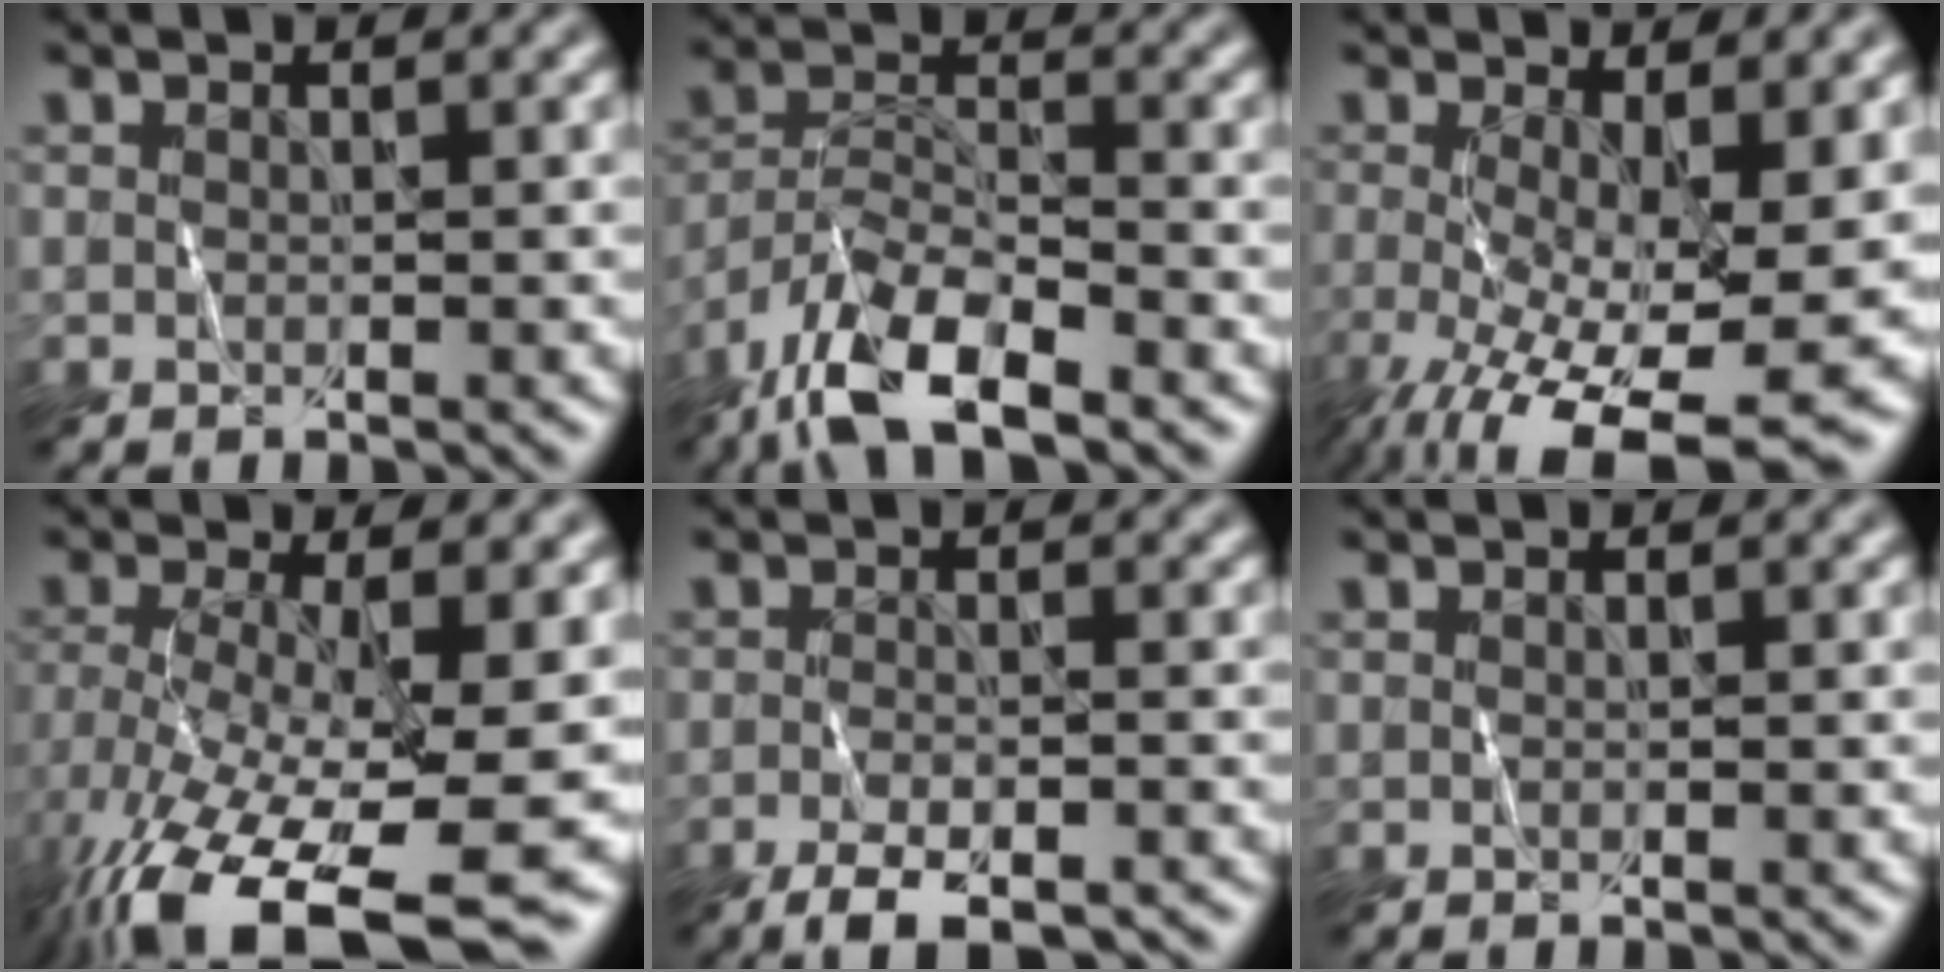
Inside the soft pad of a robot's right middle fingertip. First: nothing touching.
{"total": 8.2, "force": [-6.1, 2.6, 4.9], "torque": [-0.089, -0.001, -0.119]}
{"total": 11.8, "force": [-3.1, 4.8, 10.3], "torque": [-0.175, -0.031, -0.038]}
{"total": 14.7, "force": [-6.4, 5.9, 11.8], "torque": [-0.237, -0.031, -0.097]}
{"total": 3.8, "force": [-3.0, 0.8, 2.2], "torque": [-0.043, -0.005, -0.052]}
{"total": 0.0}